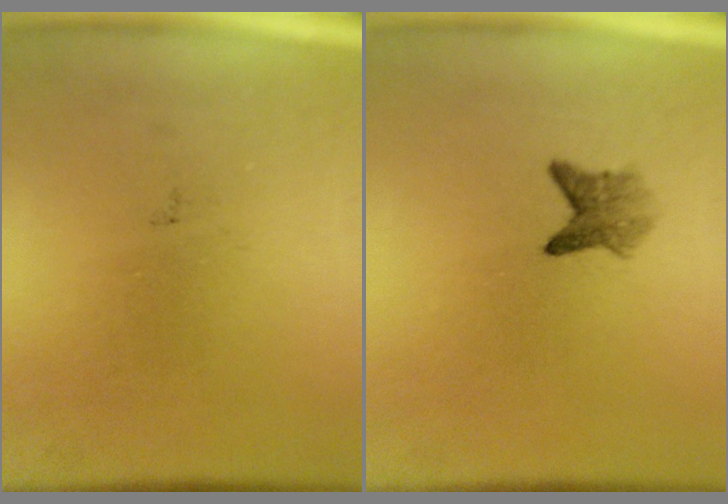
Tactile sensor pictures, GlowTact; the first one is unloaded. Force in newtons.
{"total": 2.7}